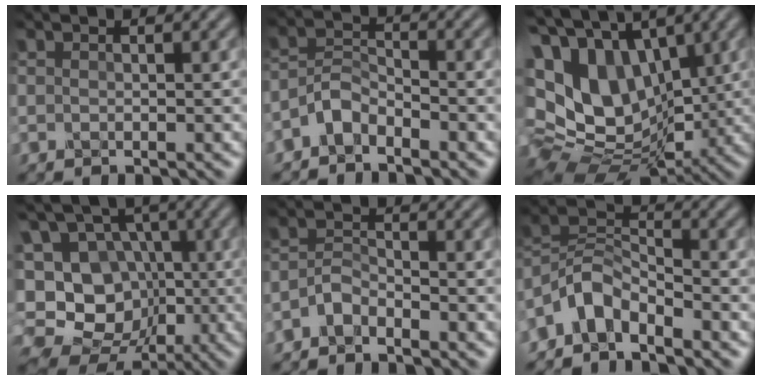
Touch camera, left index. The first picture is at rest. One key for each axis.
{"total": 2.5, "fx": -2.1, "fy": 0.9, "fz": 1.1, "tx": -0.024, "ty": 0.012, "tz": -0.052}
{"total": 15.8, "fx": 4.1, "fy": 11.7, "fz": 9.9, "tx": -0.214, "ty": 0.007, "tz": 0.083}
{"total": 17.5, "fx": -3.4, "fy": 15.6, "fz": 7.1, "tx": -0.175, "ty": 0.015, "tz": -0.063}
{"total": 1.7, "fx": -1.5, "fy": 0.5, "fz": 0.8, "tx": -0.021, "ty": 0.010, "tz": -0.037}
{"total": 4.2, "fx": -3.2, "fy": 1.7, "fz": 1.9, "tx": -0.036, "ty": 0.012, "tz": -0.078}